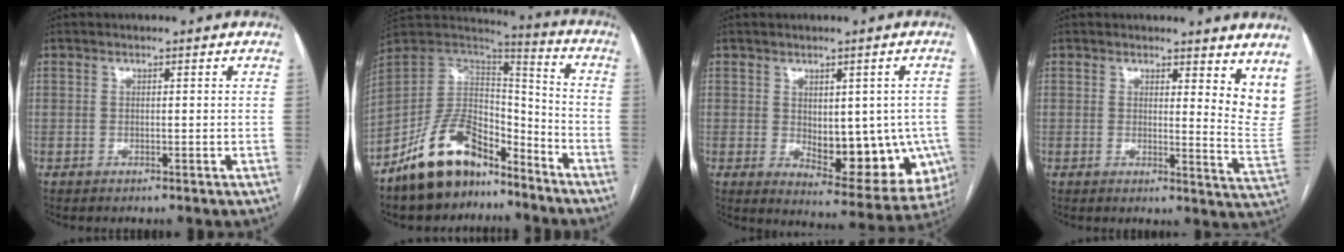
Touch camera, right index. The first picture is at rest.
{"total": 15.5, "force": [-11.4, 7.3, 7.7], "torque": [-0.143, 0.039, -0.205]}
{"total": 14.3, "force": [-2.2, 6.8, 12.4], "torque": [-0.132, 0.001, -0.009]}
{"total": 8.5, "force": [6.9, 2.3, 4.3], "torque": [-0.032, -0.042, 0.062]}